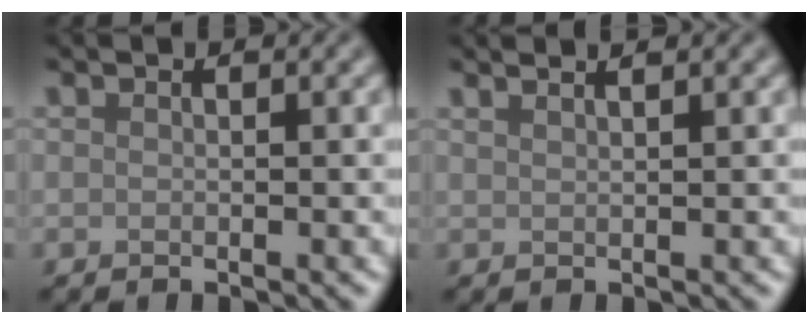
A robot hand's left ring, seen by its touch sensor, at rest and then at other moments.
{"total": 3.1, "force": [2.3, 1.2, 1.8], "torque": [0.000, 0.014, -0.003]}